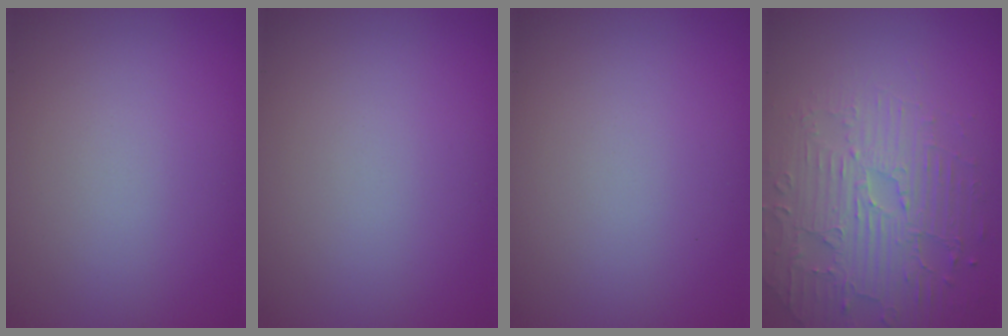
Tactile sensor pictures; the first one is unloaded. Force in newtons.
{"total": 0.0}
{"total": 0.0}
{"total": 4.6, "press": 3.7, "slide": 2.6}